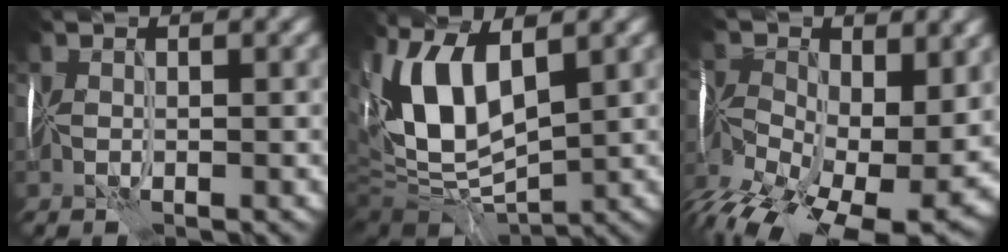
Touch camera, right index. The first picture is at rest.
{"total": 9.8, "force": [2.1, 5.4, 8.0], "torque": [-0.180, 0.010, 0.029]}
{"total": 17.5, "force": [-6.7, 10.6, 12.2], "torque": [-0.226, -0.018, -0.082]}